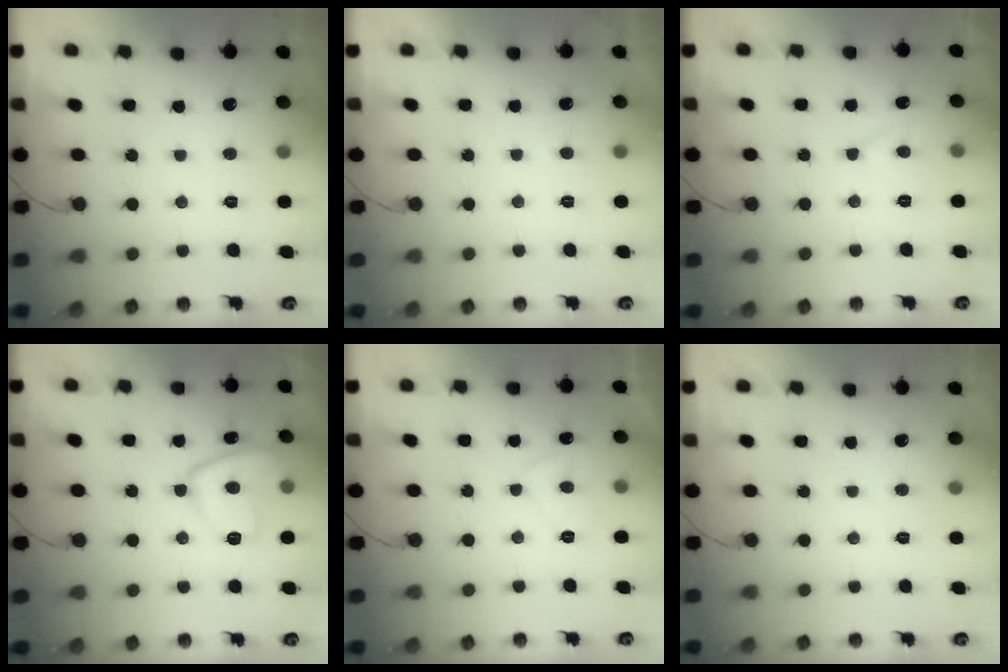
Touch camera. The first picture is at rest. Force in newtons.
{"total": 0.8, "press": 0.7, "slide": 0.4}
{"total": 4.9, "press": 4.8, "slide": 0.5}
{"total": 9.9, "press": 9.8, "slide": 1.1}
{"total": 2.8, "press": 2.8, "slide": 0.4}
{"total": 0.0}